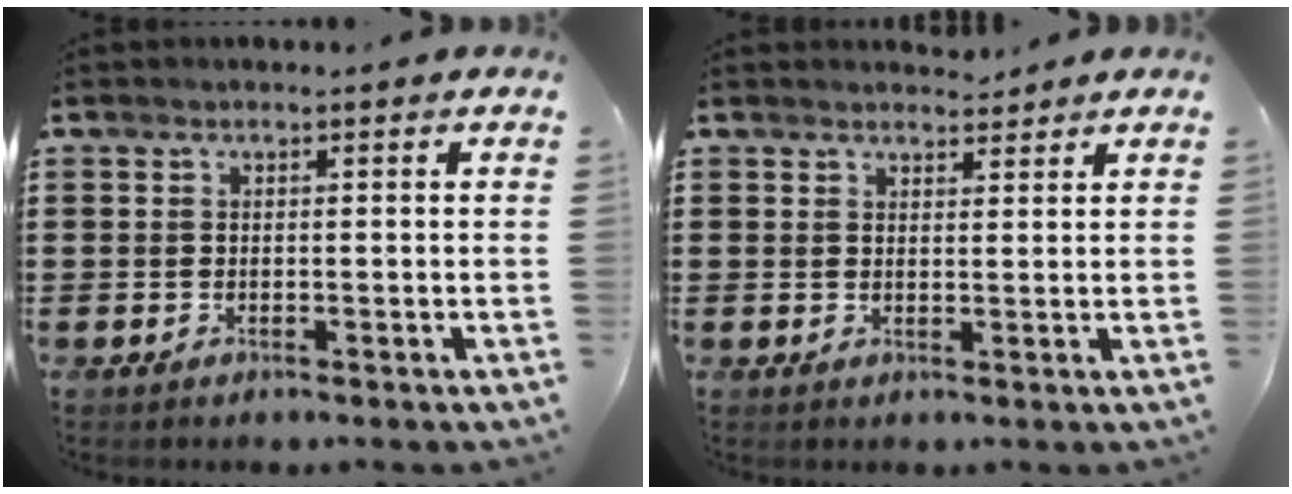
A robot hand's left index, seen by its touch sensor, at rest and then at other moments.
{"total": 2.1, "force": [2.0, 0.5, 0.1], "torque": [0.000, -0.004, 0.038]}